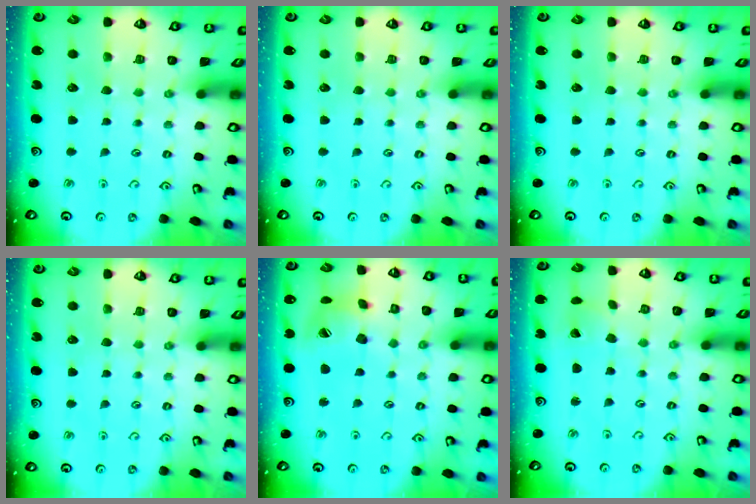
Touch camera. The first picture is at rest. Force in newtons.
{"total": 0.0}
{"total": 0.0}
{"total": 0.0}
{"total": 12.9, "press": 12.9, "slide": 1.0}
{"total": 1.6, "press": 1.5, "slide": 0.4}